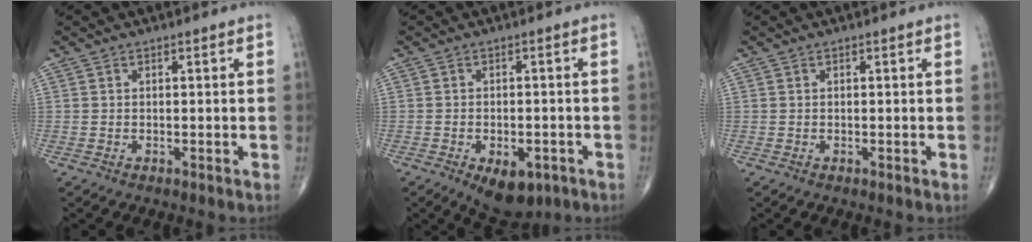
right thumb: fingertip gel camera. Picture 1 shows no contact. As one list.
[{"total": 7.8, "force": [-3.8, 4.2, 5.3], "torque": [-0.061, 0.007, -0.046]}, {"total": 0.0}]